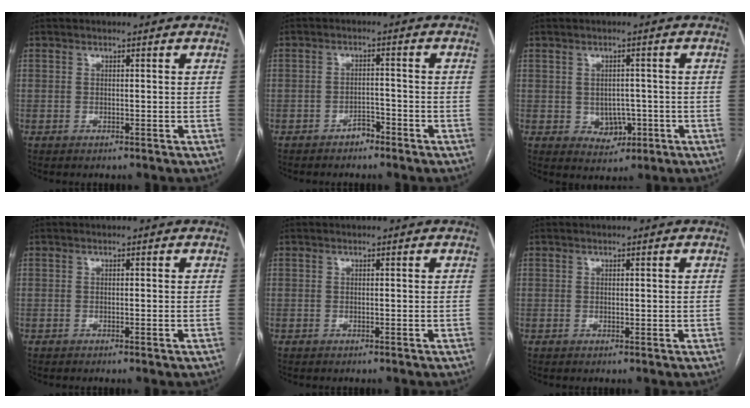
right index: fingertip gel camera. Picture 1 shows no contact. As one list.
[{"total": 2.4, "force": [-1.9, 1.1, 1.0], "torque": [-0.015, 0.005, -0.029]}, {"total": 4.1, "force": [-0.8, 3.2, 2.5], "torque": [-0.027, 0.003, -0.001]}, {"total": 0.5, "force": [-0.3, 0.0, 0.4], "torque": [-0.009, -0.001, -0.002]}, {"total": 0.0}, {"total": 0.7, "force": [0.2, 0.4, 0.5], "torque": [-0.009, -0.002, 0.006]}]